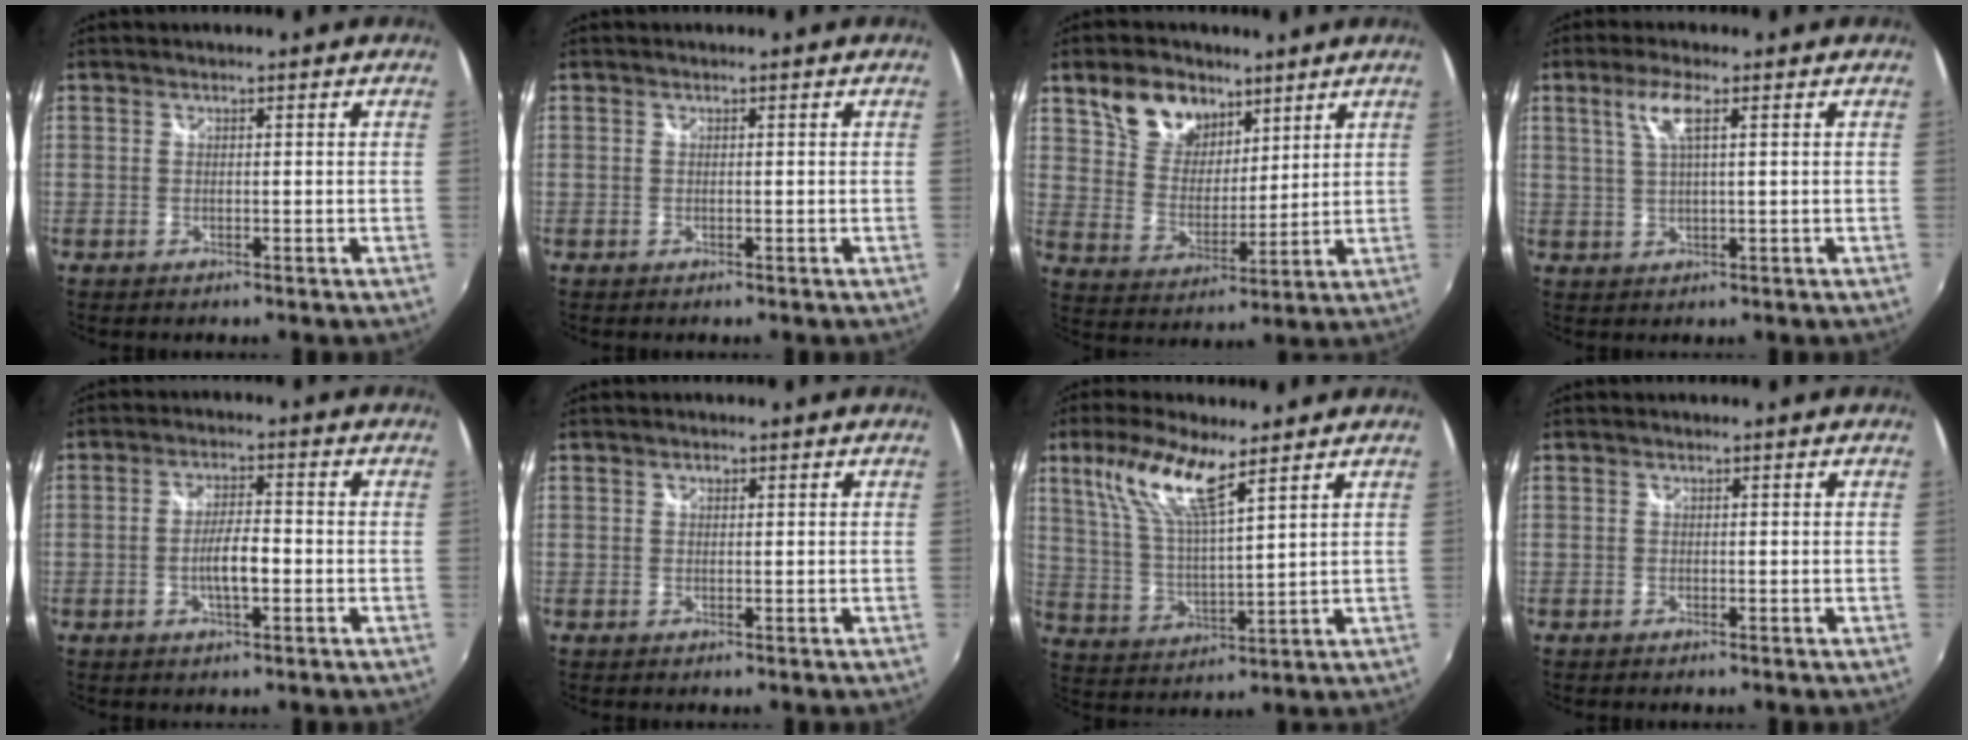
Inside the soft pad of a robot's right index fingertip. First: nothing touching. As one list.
[{"total": 0.0}, {"total": 11.4, "force": [7.4, 7.1, 5.0], "torque": [-0.098, 0.022, 0.144]}, {"total": 4.7, "force": [1.9, 0.5, 4.3], "torque": [-0.087, 0.003, 0.038]}, {"total": 5.1, "force": [-1.5, 1.4, 4.7], "torque": [-0.086, 0.001, -0.023]}, {"total": 0.7, "force": [0.3, 0.5, 0.3], "torque": [-0.003, 0.002, 0.005]}, {"total": 11.9, "force": [7.3, 2.7, 9.0], "torque": [-0.177, 0.007, 0.147]}, {"total": 0.0}]